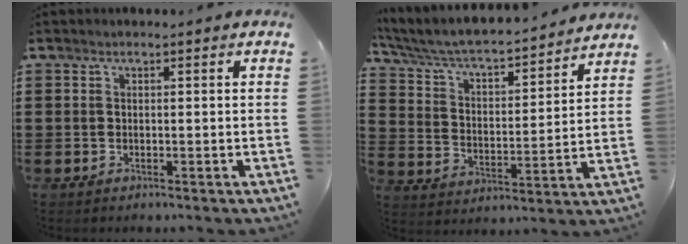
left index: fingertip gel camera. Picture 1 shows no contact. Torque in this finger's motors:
{"motor_torque": [2.14, 0.00, 0.39, 0.21]}